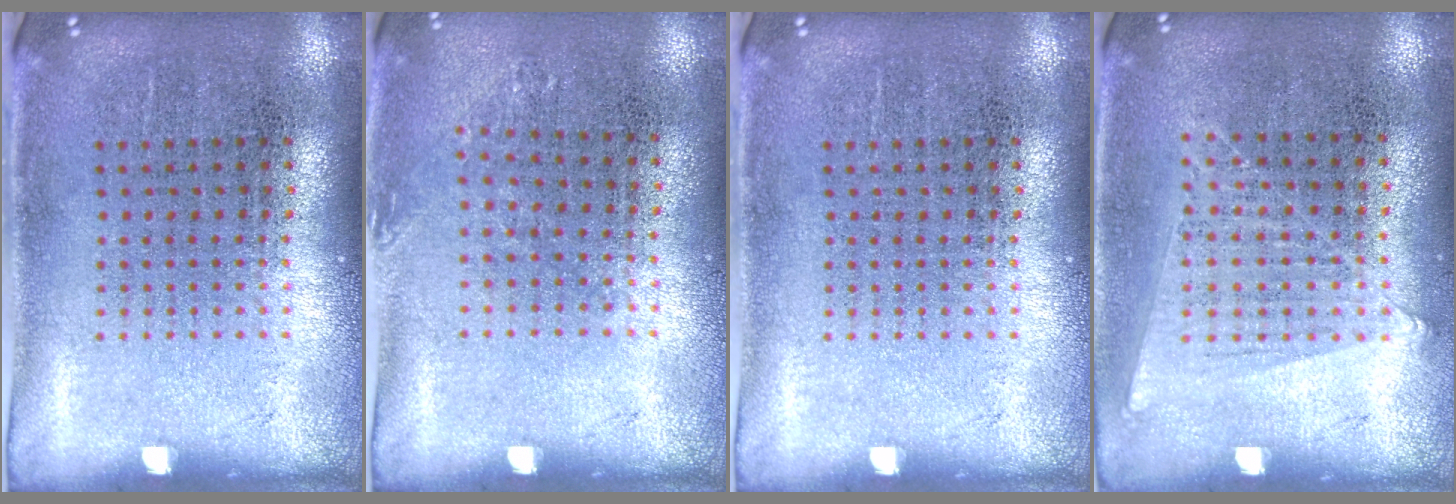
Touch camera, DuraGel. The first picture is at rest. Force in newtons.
{"total": 0.8, "press": 0.7, "slide": 0.3}
{"total": 0.0}
{"total": 1.1, "press": 1.1, "slide": 0.4}